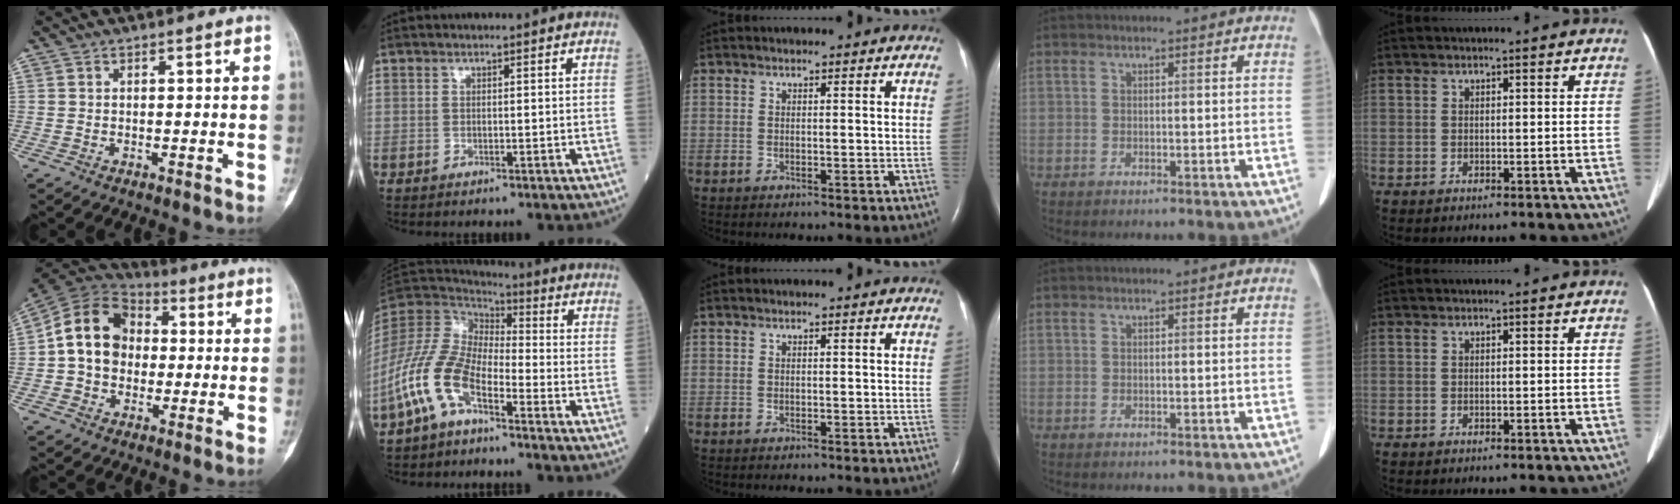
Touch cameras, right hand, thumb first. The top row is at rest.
{"thumb": {"total": 13.8, "force": [0.3, 11.1, 8.2], "torque": [-0.124, 0.031, -0.006]}, "index": {"total": 10.8, "force": [-5.6, 4.7, 7.9], "torque": [-0.189, 0.008, -0.119]}}